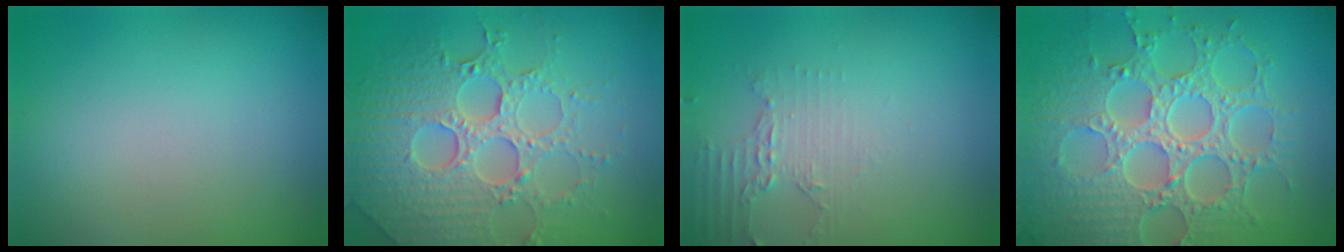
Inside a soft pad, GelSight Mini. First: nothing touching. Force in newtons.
{"total": 8.0, "press": 5.9, "slide": 5.5}
{"total": 2.1, "press": 1.5, "slide": 1.4}
{"total": 8.9, "press": 6.6, "slide": 6.0}